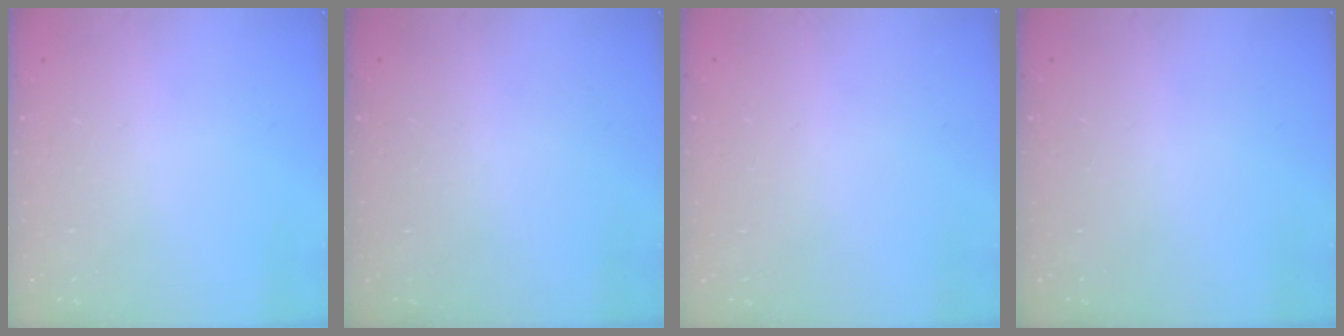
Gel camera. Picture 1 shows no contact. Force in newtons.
{"total": 0.0}
{"total": 0.0}
{"total": 0.0}